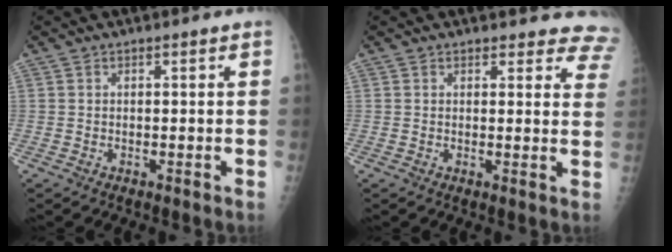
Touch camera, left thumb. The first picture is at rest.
{"total": 8.7, "force": [8.0, 3.4, 1.1], "torque": [0.046, -0.035, 0.054]}